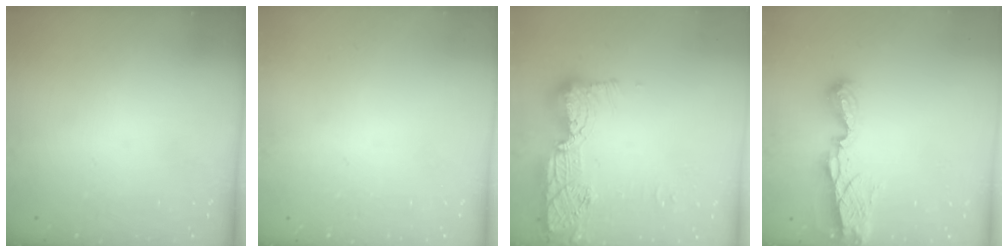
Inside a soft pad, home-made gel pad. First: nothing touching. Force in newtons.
{"total": 0.0}
{"total": 15.1, "press": 15.0, "slide": 1.0}
{"total": 8.4, "press": 8.4, "slide": 1.1}